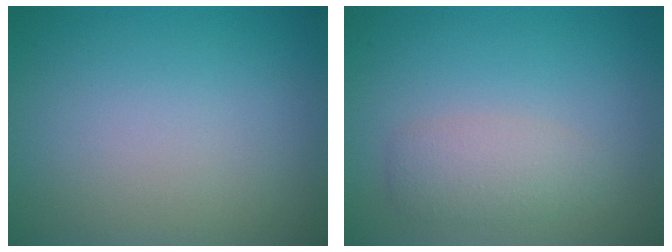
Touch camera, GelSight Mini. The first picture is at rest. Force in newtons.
{"total": 2.3, "press": 2.3, "slide": 0.1}